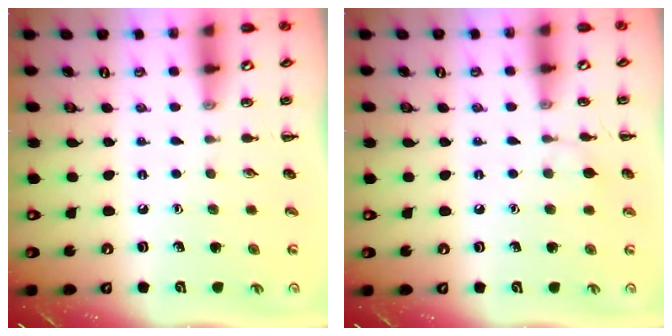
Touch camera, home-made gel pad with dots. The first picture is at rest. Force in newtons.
{"total": 5.5, "press": 5.2, "slide": 1.7}